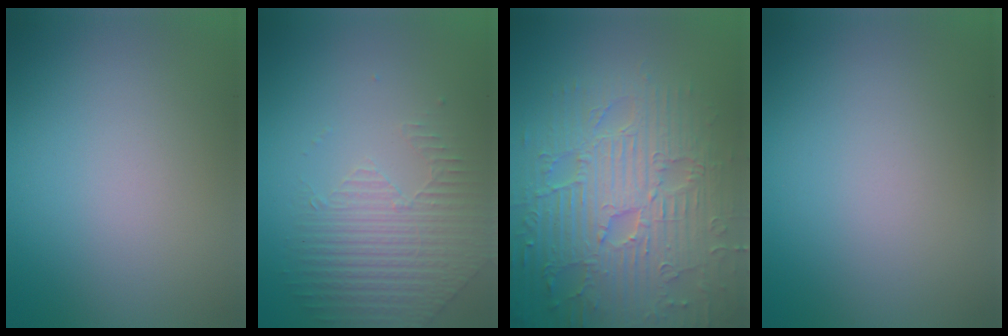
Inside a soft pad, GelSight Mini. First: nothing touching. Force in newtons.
{"total": 2.1, "press": 1.8, "slide": 1.0}
{"total": 9.4, "press": 6.8, "slide": 6.5}
{"total": 0.0}